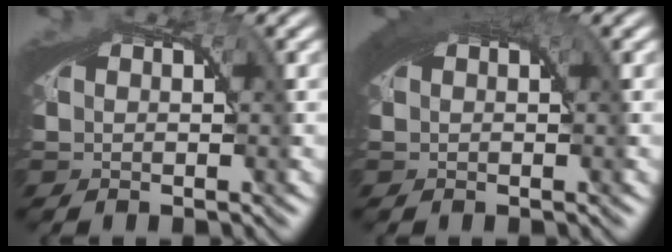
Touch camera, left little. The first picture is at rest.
{"total": 2.9, "force": [1.5, 0.8, 2.4], "torque": [-0.026, 0.014, 0.017]}